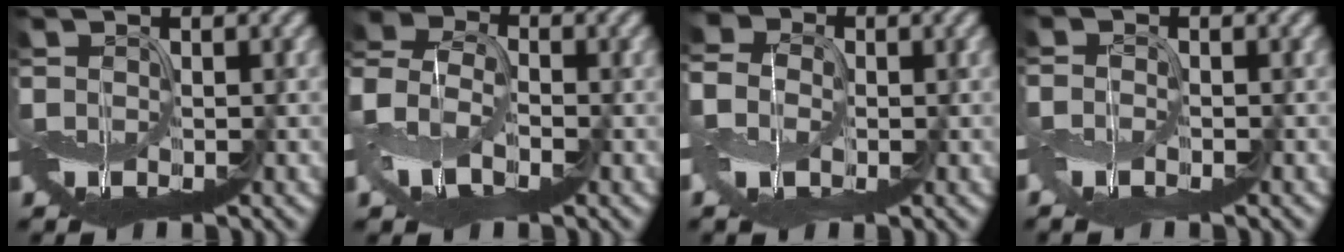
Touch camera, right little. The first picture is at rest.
{"total": 7.8, "force": [-1.4, 5.4, 5.5], "torque": [-0.134, 0.013, -0.043]}
{"total": 5.6, "force": [-0.6, 4.6, 3.1], "torque": [-0.086, 0.006, -0.020]}
{"total": 2.2, "force": [-1.4, 1.1, 1.3], "torque": [-0.025, -0.007, -0.025]}